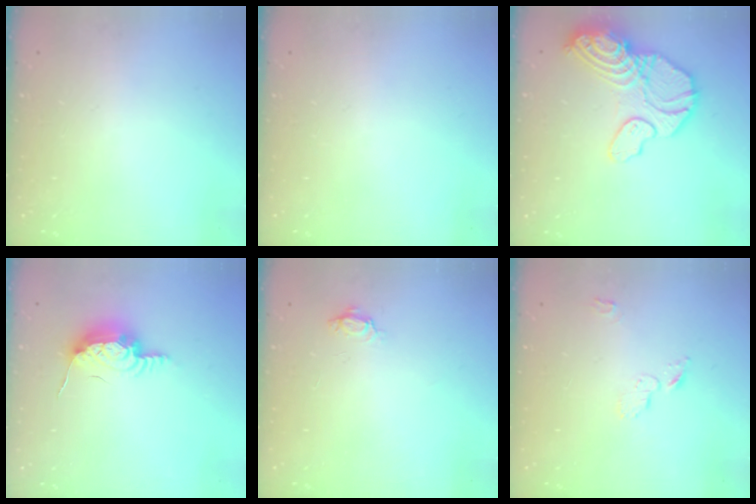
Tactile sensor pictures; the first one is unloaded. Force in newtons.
{"total": 0.0}
{"total": 17.8, "press": 17.7, "slide": 1.9}
{"total": 10.8, "press": 10.7, "slide": 1.1}
{"total": 3.3, "press": 3.3, "slide": 0.4}
{"total": 4.9, "press": 4.8, "slide": 0.6}